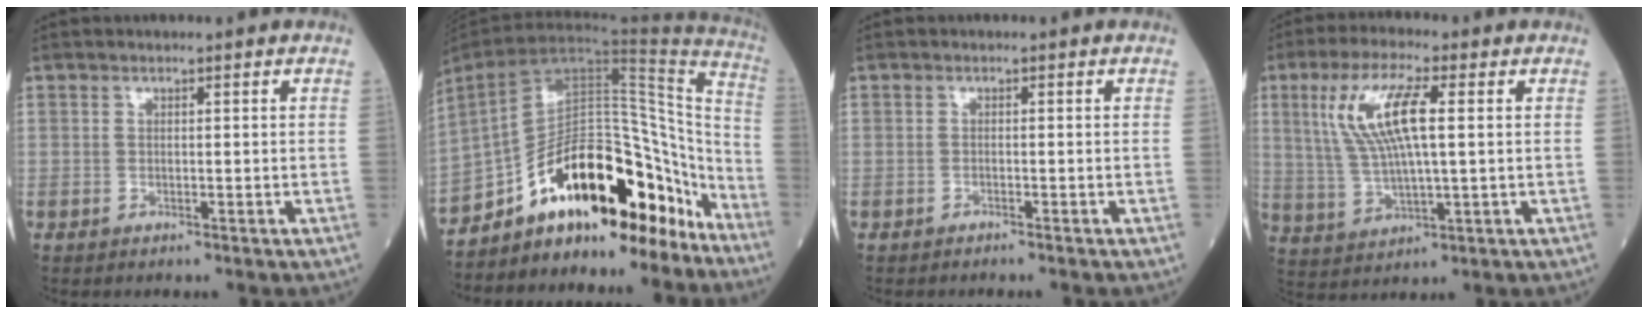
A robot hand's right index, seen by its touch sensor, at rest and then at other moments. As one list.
[{"total": 21.7, "force": [-16.3, 7.8, 12.0], "torque": [-0.163, 0.048, -0.253]}, {"total": 0.7, "force": [-0.5, -0.2, 0.3], "torque": [-0.009, -0.002, -0.009]}, {"total": 10.9, "force": [2.7, 2.1, 10.3], "torque": [-0.222, 0.012, 0.056]}]